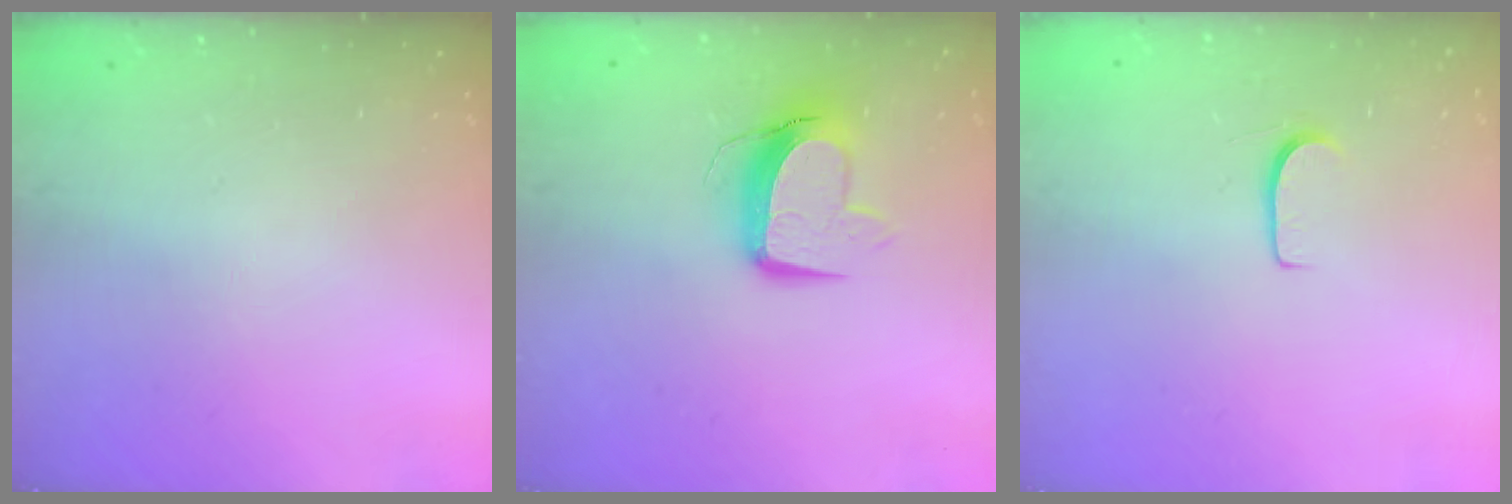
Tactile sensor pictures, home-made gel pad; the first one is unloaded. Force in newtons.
{"total": 11.0, "press": 11.0, "slide": 1.4}
{"total": 5.8, "press": 5.8, "slide": 0.4}